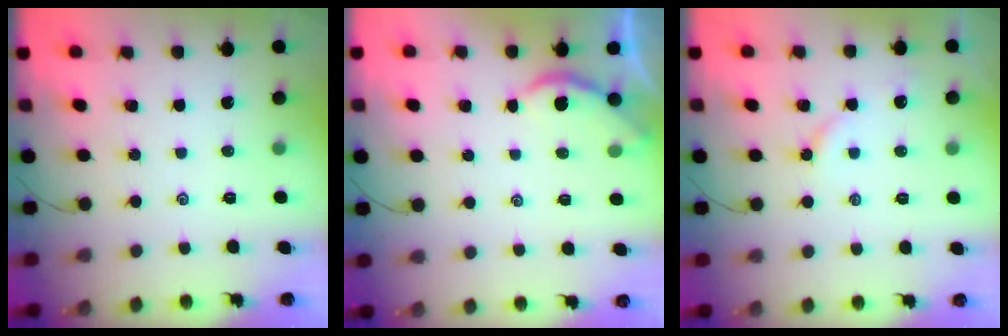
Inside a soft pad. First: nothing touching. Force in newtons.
{"total": 2.4, "press": 2.3, "slide": 0.5}
{"total": 5.0, "press": 4.9, "slide": 0.6}